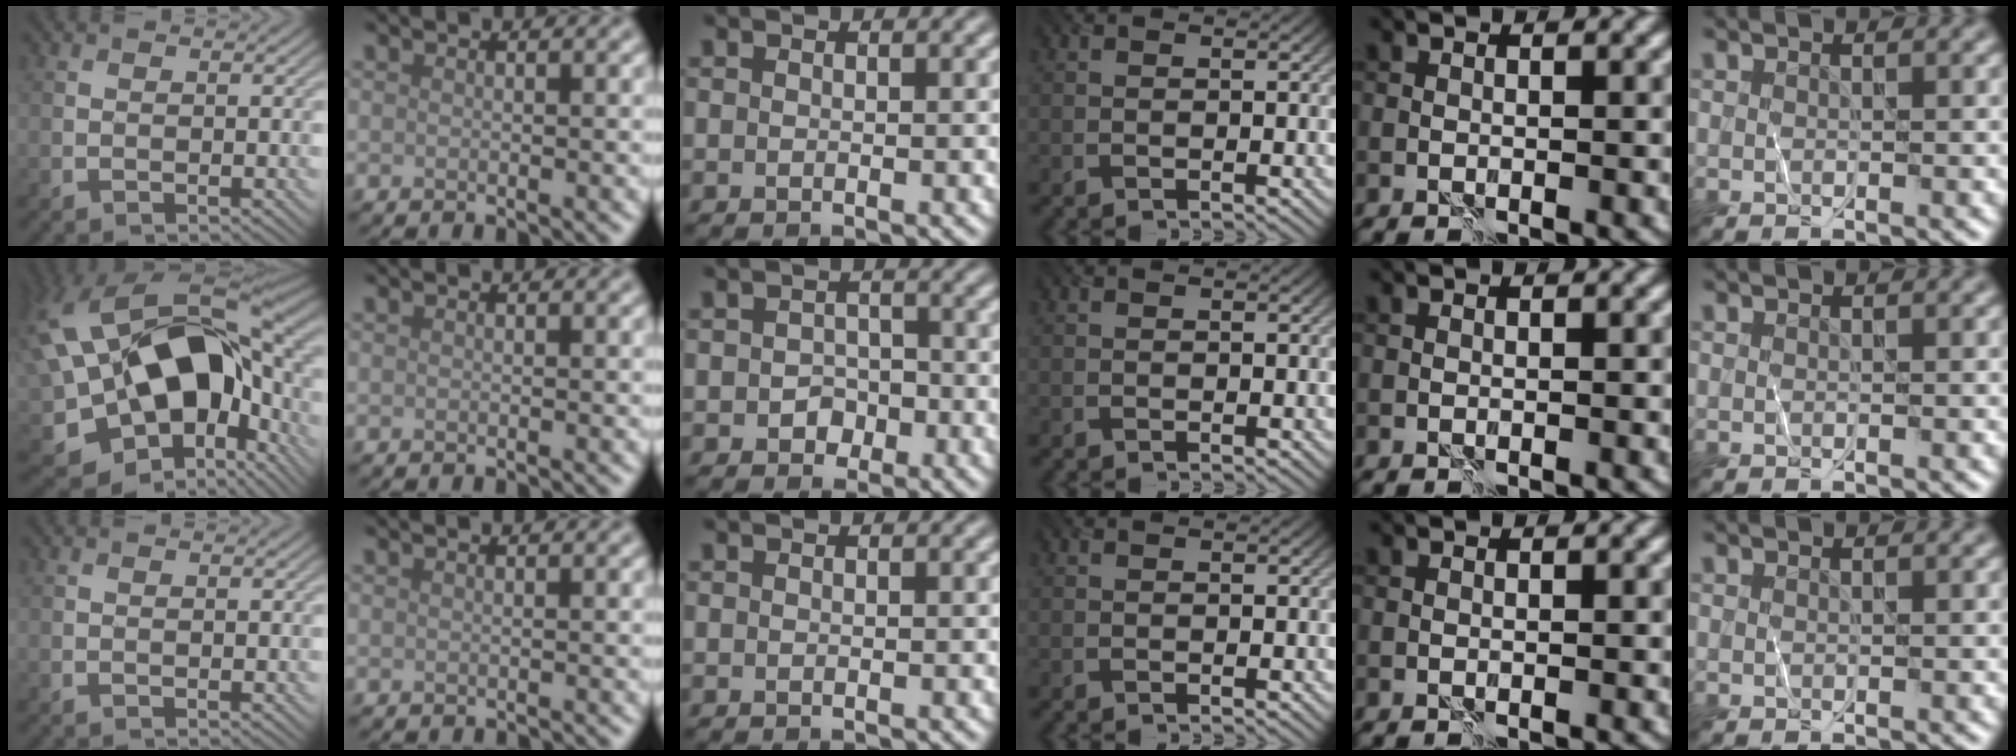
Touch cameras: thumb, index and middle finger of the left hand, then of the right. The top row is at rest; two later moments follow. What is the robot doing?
{"motion": "wrap", "object": "plastic wrap"}